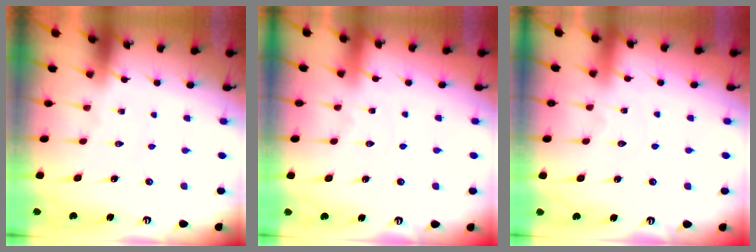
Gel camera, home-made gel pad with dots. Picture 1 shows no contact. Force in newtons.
{"total": 2.8, "press": 2.8, "slide": 0.3}
{"total": 3.5, "press": 3.5, "slide": 0.5}